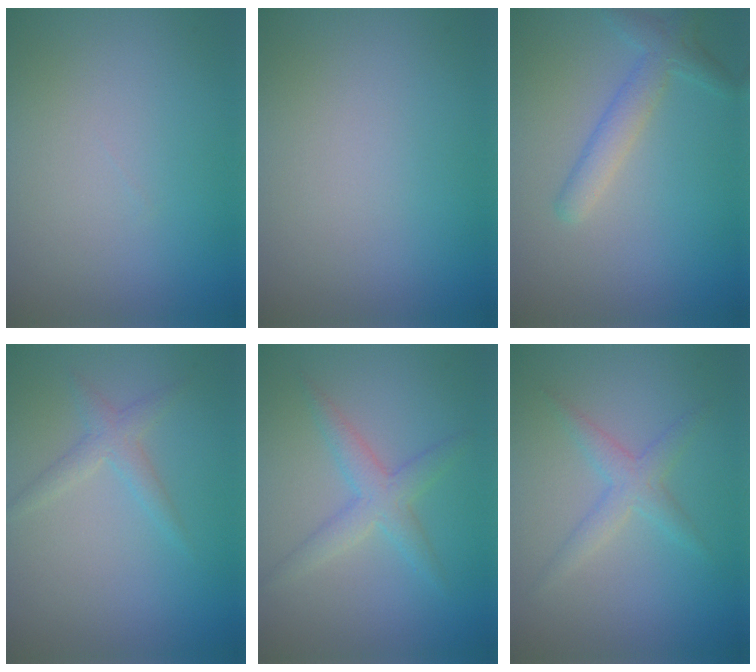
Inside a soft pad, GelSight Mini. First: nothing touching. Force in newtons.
{"total": 0.0}
{"total": 2.8, "press": 2.8, "slide": 0.1}
{"total": 1.8, "press": 1.8, "slide": 0.1}
{"total": 2.9, "press": 2.9, "slide": 0.0}
{"total": 2.2, "press": 2.2, "slide": 0.1}